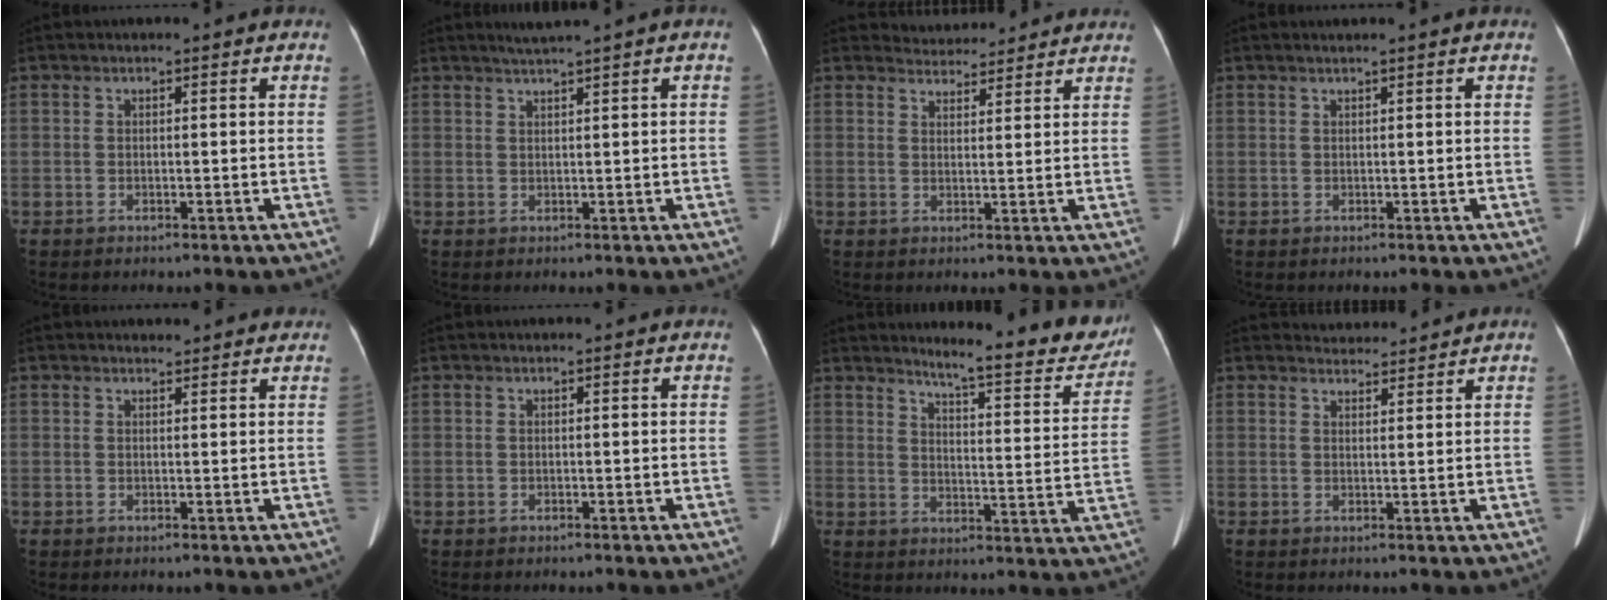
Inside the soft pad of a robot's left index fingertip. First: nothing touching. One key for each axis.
{"total": 2.5, "fx": 1.8, "fy": -0.6, "fz": 1.6, "tx": -0.033, "ty": 0.008, "tz": 0.038}
{"total": 5.7, "fx": 5.6, "fy": 1.3, "fz": 0.1, "tx": -0.002, "ty": 0.019, "tz": 0.073}
{"total": 0.9, "fx": 0.6, "fy": -0.3, "fz": 0.6, "tx": -0.019, "ty": 0.001, "tz": 0.018}
{"total": 2.7, "fx": 2.6, "fy": 0.8, "fz": 0.4, "tx": -0.010, "ty": 0.008, "tz": 0.026}
{"total": 0.0}
{"total": 14.8, "fx": 13.4, "fy": 1.7, "fz": 6.0, "tx": -0.074, "ty": -0.045, "tz": 0.160}
{"total": 3.0, "fx": 2.9, "fy": 0.1, "fz": -0.6, "tx": -0.002, "ty": 0.009, "tz": 0.048}